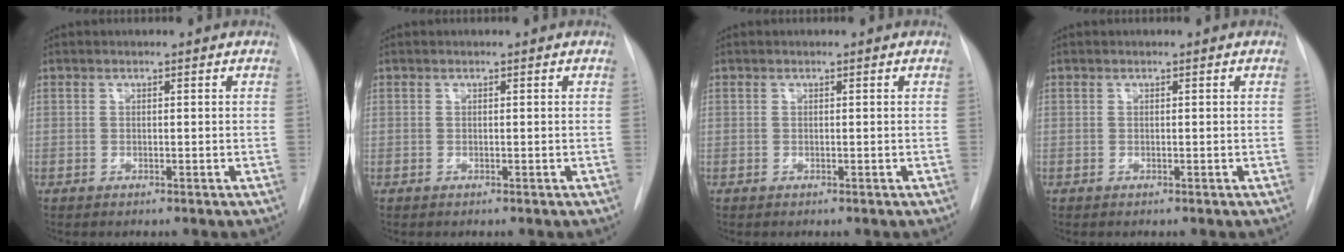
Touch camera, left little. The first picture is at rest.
{"total": 0.0}
{"total": 0.0}
{"total": 0.0}